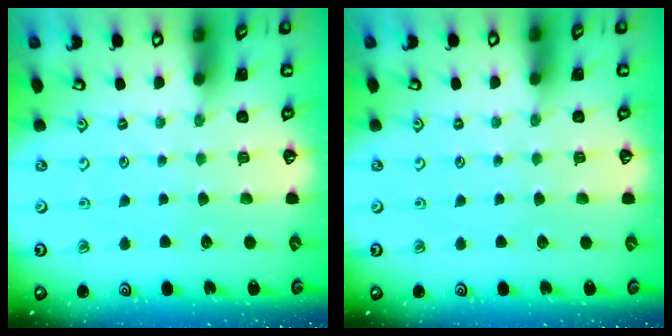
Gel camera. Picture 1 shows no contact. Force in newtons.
{"total": 0.0}